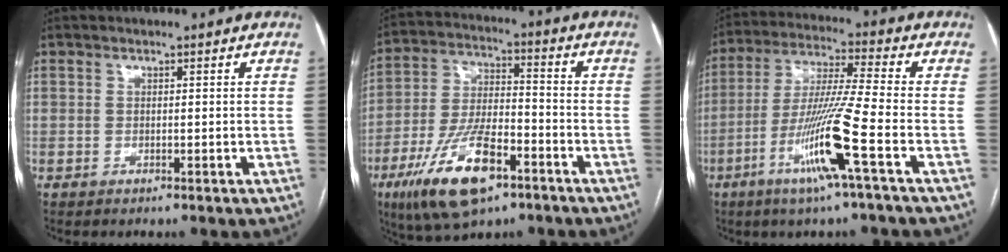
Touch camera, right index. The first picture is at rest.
{"total": 15.1, "force": [-8.1, 5.5, 11.5], "torque": [-0.231, -0.003, -0.139]}
{"total": 13.2, "force": [-5.5, -1.6, 11.9], "torque": [-0.238, -0.017, -0.108]}